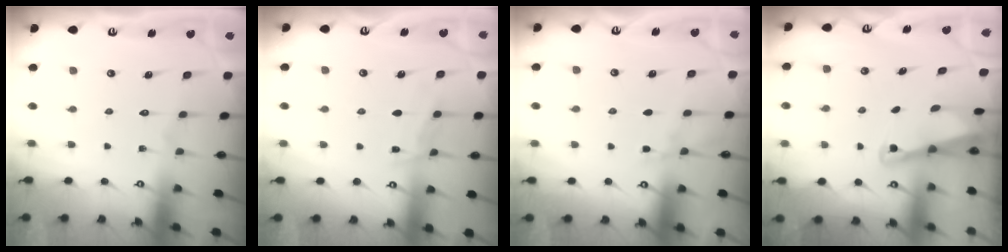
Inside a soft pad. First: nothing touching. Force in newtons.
{"total": 5.7, "press": 5.7, "slide": 0.7}
{"total": 3.9, "press": 3.8, "slide": 0.7}
{"total": 2.1, "press": 2.0, "slide": 0.4}